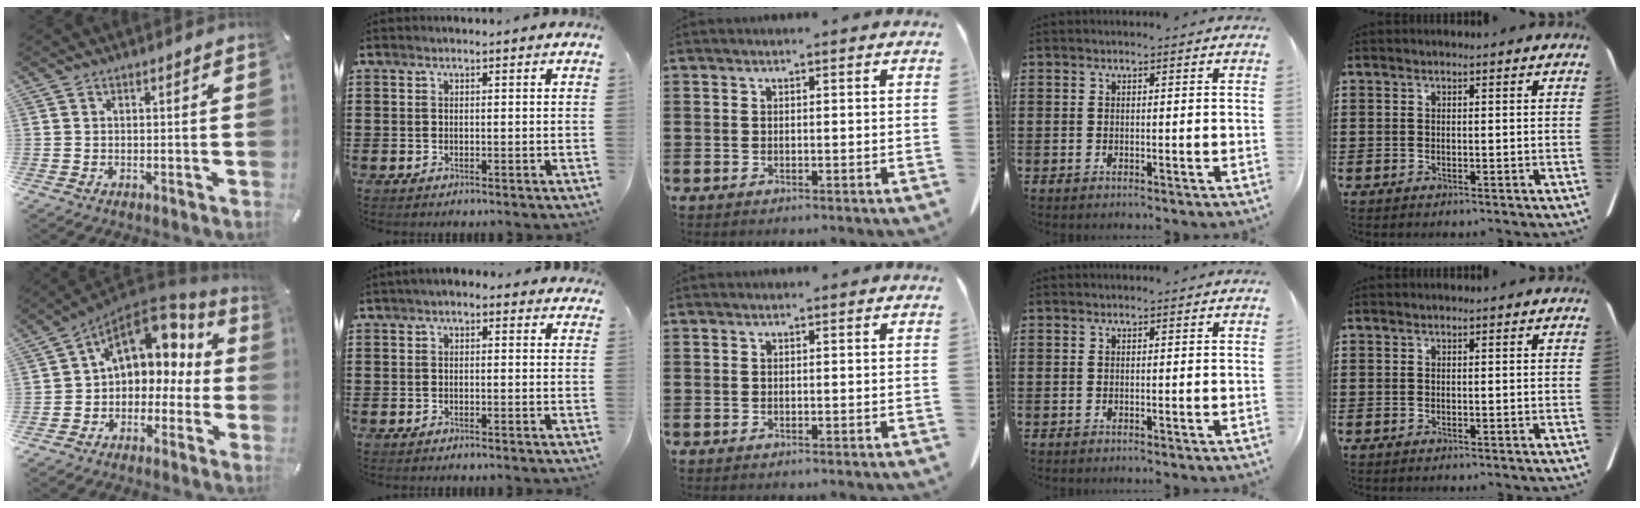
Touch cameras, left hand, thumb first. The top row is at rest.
{"thumb": {"total": 12.0, "force": [4.6, 8.7, 6.9], "torque": [-0.110, -0.028, 0.083]}, "index": {"total": 1.4, "force": [0.4, 0.9, 1.0], "torque": [-0.020, 0.007, 0.006]}}